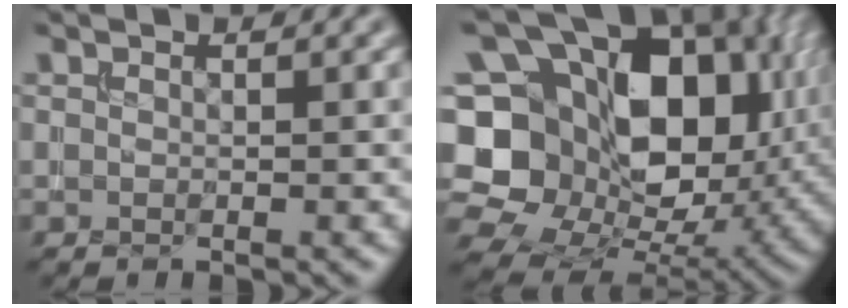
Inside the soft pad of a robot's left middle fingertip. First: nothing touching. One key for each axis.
{"total": 17.7, "fx": 2.3, "fy": 13.4, "fz": 11.3, "tx": -0.227, "ty": 0.008, "tz": 0.056}